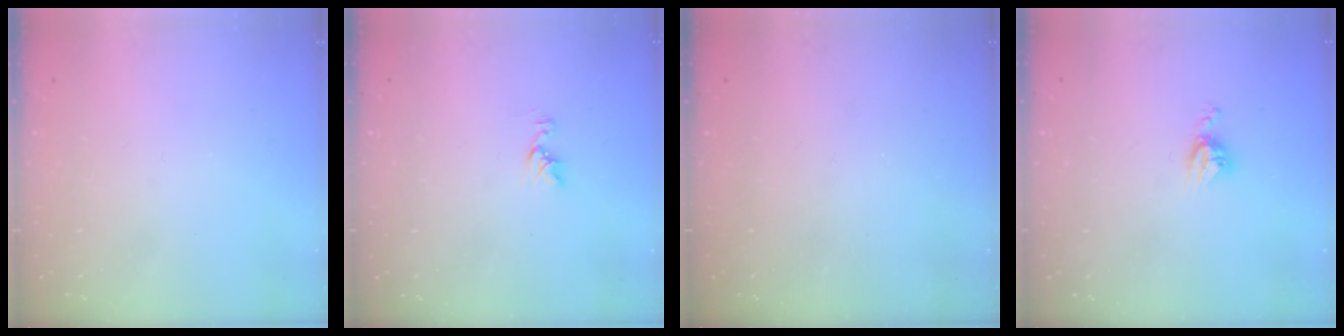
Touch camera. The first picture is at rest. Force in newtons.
{"total": 5.1, "press": 5.1, "slide": 0.6}
{"total": 0.0}
{"total": 4.7, "press": 4.7, "slide": 0.5}